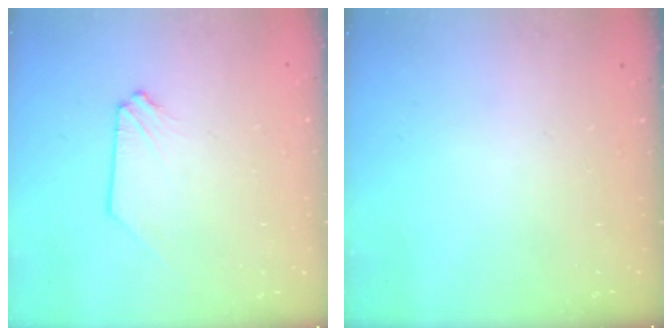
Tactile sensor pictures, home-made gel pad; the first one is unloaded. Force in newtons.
{"total": 0.0}